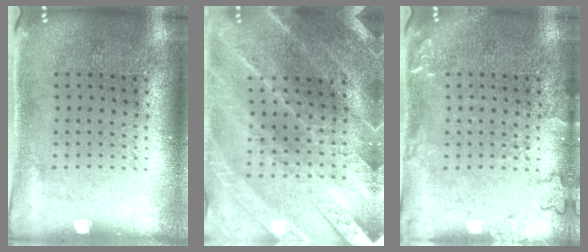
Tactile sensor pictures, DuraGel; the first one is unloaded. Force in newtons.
{"total": 2.5, "press": 2.5, "slide": 0.3}
{"total": 1.9, "press": 1.9, "slide": 0.3}